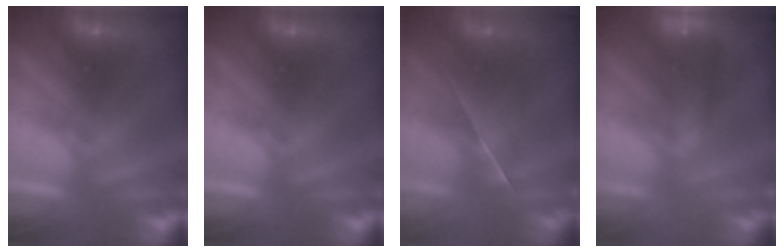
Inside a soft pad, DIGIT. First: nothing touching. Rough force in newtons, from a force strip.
{"total": 0.0}
{"total": 2.1}
{"total": 7.2}